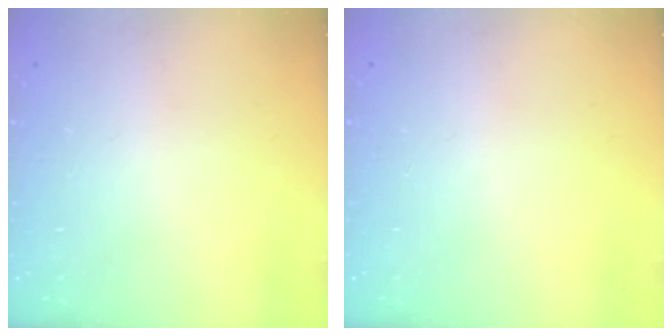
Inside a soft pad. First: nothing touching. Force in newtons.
{"total": 0.0}